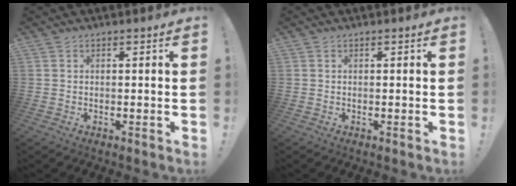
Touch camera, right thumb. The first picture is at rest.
{"total": 0.0}